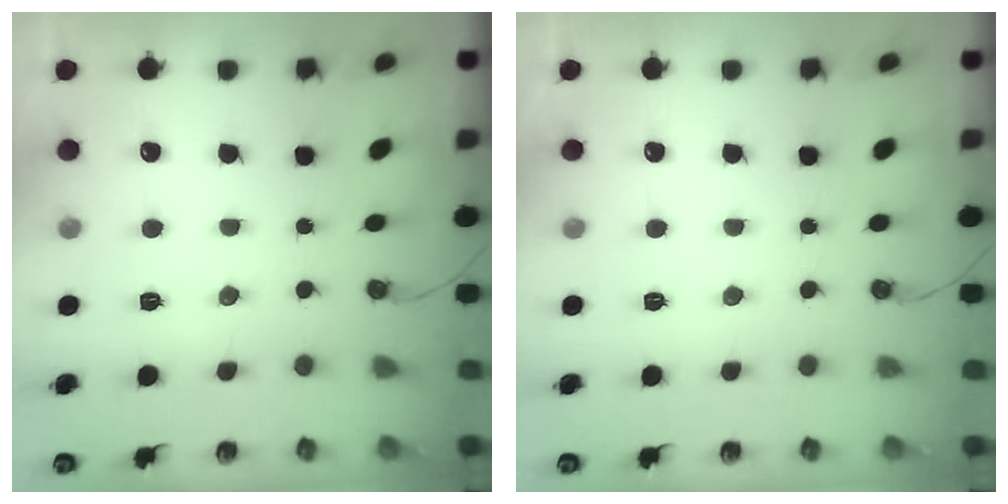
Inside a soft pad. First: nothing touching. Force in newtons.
{"total": 0.0}